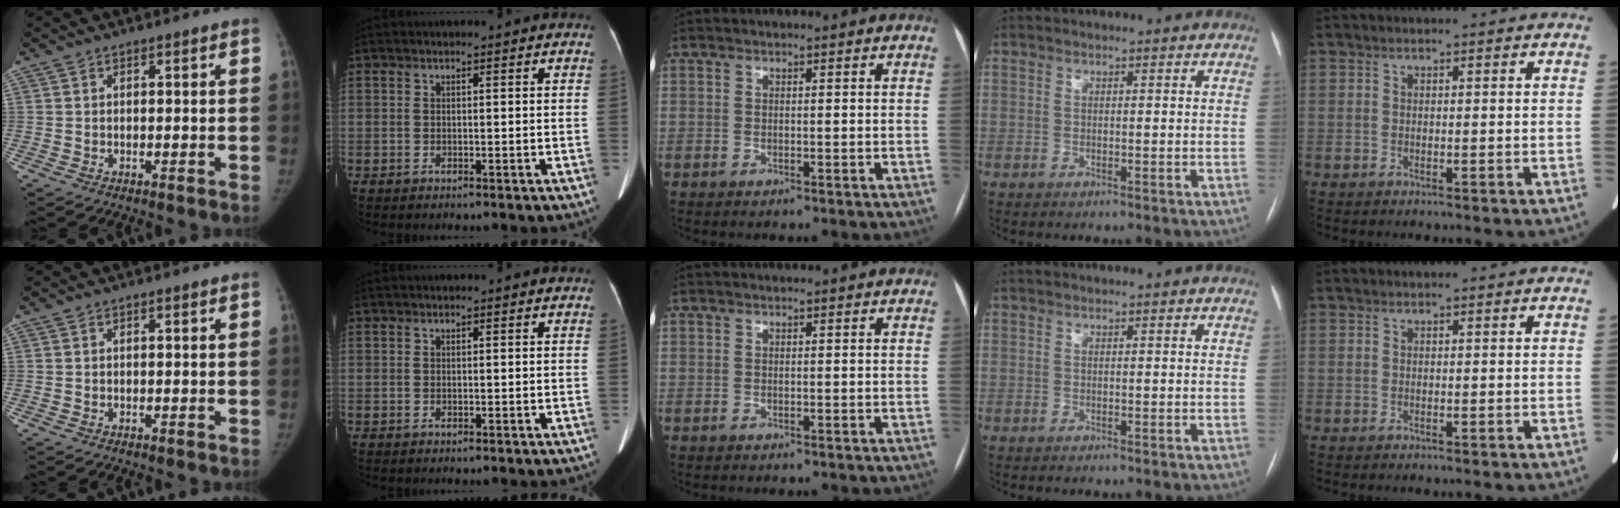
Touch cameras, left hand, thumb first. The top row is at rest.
{}